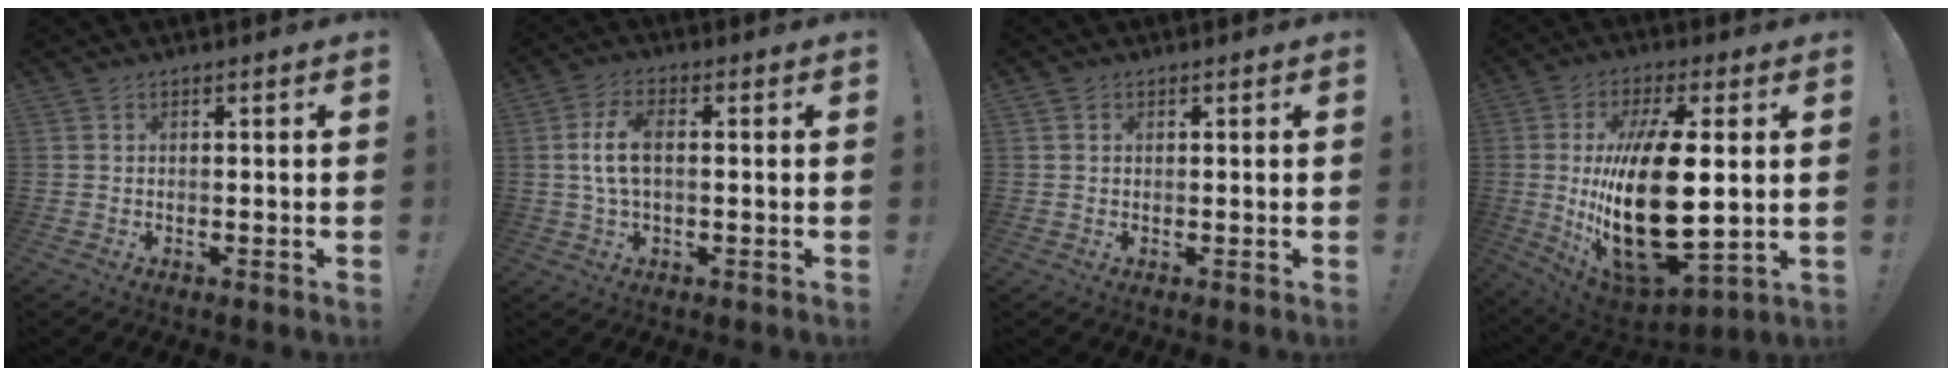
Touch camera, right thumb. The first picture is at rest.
{"total": 7.5, "force": [0.6, 3.5, 6.6], "torque": [-0.129, -0.002, 0.010]}
{"total": 0.9, "force": [0.5, 0.8, 0.1], "torque": [0.003, 0.000, 0.009]}
{"total": 27.1, "force": [0.9, 11.0, 24.8], "torque": [-0.499, -0.031, 0.018]}